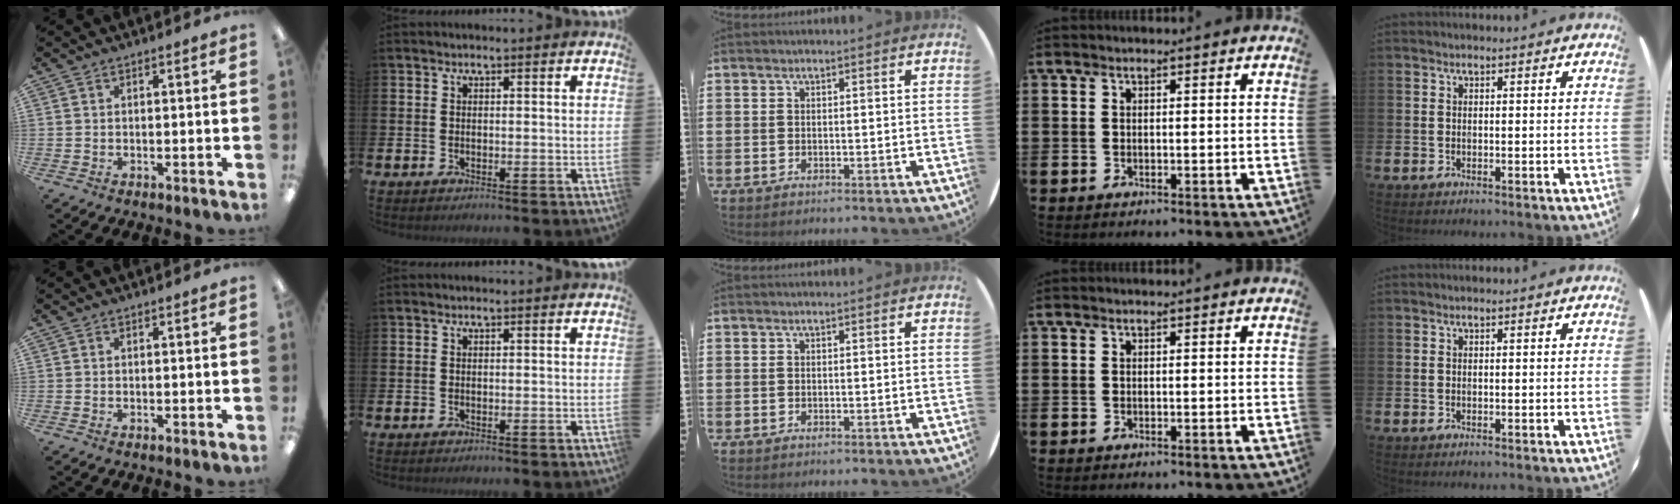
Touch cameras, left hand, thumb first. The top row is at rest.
{}